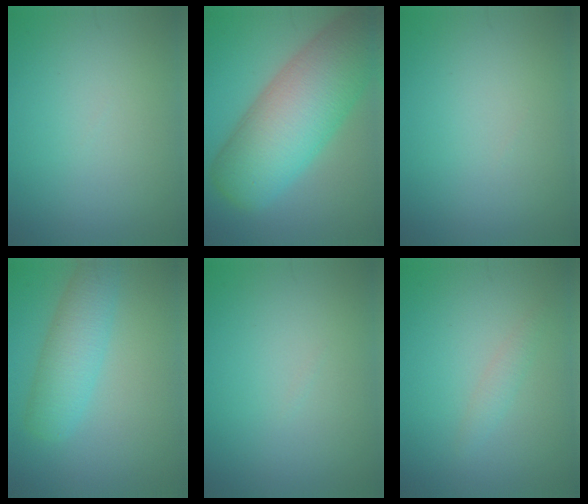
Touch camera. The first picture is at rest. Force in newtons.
{"total": 11.9, "press": 11.9, "slide": 0.5}
{"total": 0.0}
{"total": 4.2, "press": 4.2, "slide": 0.1}
{"total": 0.0}
{"total": 1.1, "press": 1.1, "slide": 0.0}